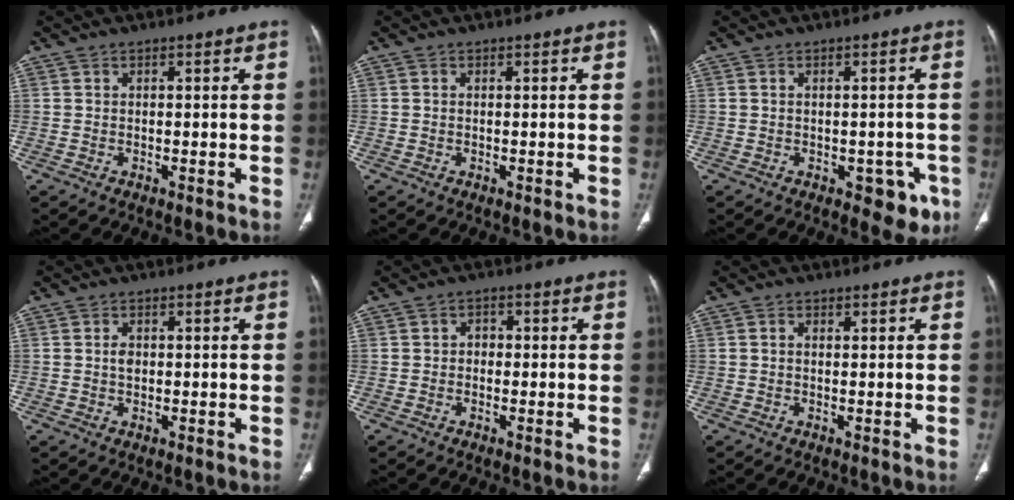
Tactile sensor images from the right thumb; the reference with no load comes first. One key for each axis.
{"total": 0.0}
{"total": 5.8, "fx": -2.4, "fy": 3.4, "fz": 4.0, "tx": -0.015, "ty": 0.004, "tz": -0.024}
{"total": 1.7, "fx": 0.1, "fy": 1.3, "fz": 1.2, "tx": -0.018, "ty": 0.002, "tz": 0.002}
{"total": 1.9, "fx": -0.2, "fy": 1.6, "fz": 1.0, "tx": -0.002, "ty": 0.009, "tz": -0.008}
{"total": 0.6, "fx": 0.1, "fy": 0.4, "fz": 0.4, "tx": -0.011, "ty": 0.002, "tz": 0.001}